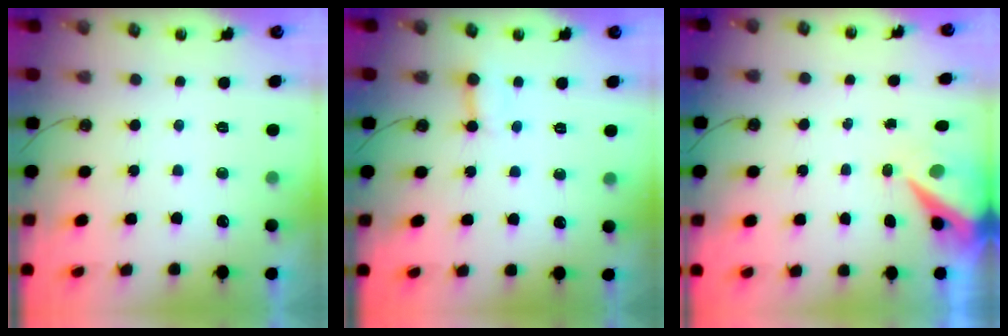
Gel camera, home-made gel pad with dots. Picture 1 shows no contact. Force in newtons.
{"total": 3.0, "press": 3.0, "slide": 0.2}
{"total": 8.0, "press": 8.0, "slide": 1.0}